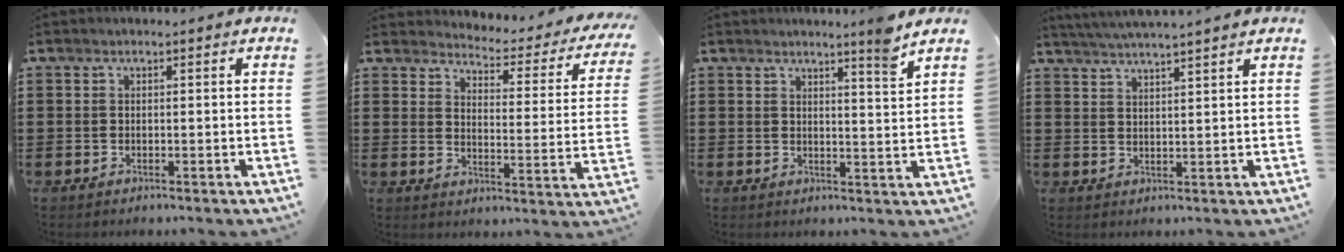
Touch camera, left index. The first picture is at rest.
{"total": 3.2, "force": [3.2, 0.1, 0.7], "torque": [-0.029, -0.036, 0.045]}
{"total": 4.4, "force": [3.8, -1.0, 2.0], "torque": [-0.034, -0.024, 0.062]}
{"total": 3.3, "force": [3.1, -1.0, 0.4], "torque": [-0.016, -0.012, 0.055]}